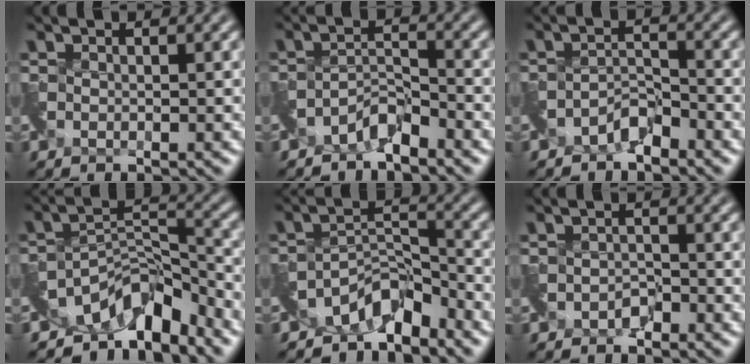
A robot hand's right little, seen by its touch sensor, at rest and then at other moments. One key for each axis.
{"total": 2.1, "fx": -2.0, "fy": 0.0, "fz": 0.5, "tx": -0.011, "ty": 0.005, "tz": -0.041}
{"total": 1.7, "fx": -1.7, "fy": 0.1, "fz": 0.4, "tx": -0.010, "ty": 0.004, "tz": -0.032}
{"total": 5.9, "fx": -5.1, "fy": 1.7, "fz": 2.4, "tx": -0.019, "ty": 0.002, "tz": -0.094}
{"total": 4.0, "fx": -3.6, "fy": 1.1, "fz": 1.3, "tx": -0.009, "ty": 0.001, "tz": -0.069}
{"total": 1.0, "fx": -0.8, "fy": 0.5, "fz": 0.1, "tx": -0.006, "ty": -0.001, "tz": -0.015}